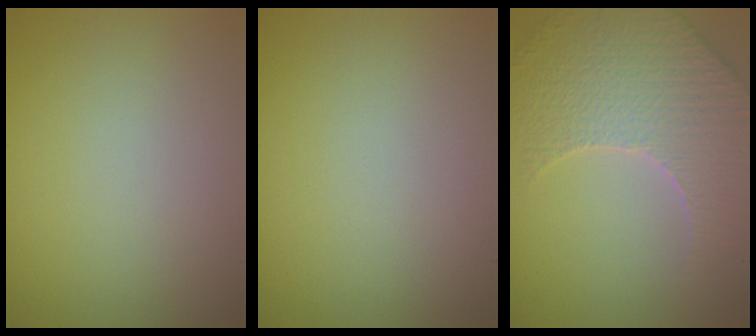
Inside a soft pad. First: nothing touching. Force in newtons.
{"total": 0.0}
{"total": 6.3, "press": 5.2, "slide": 3.6}